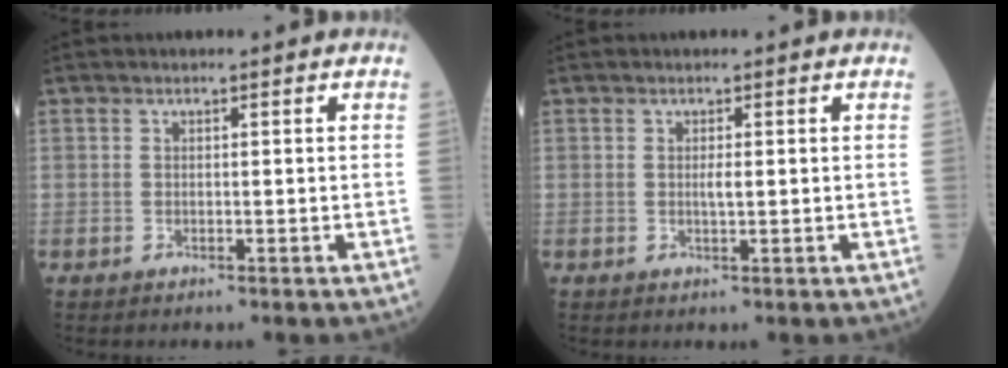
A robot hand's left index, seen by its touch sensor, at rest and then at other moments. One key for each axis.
{"total": 1.0, "fx": 0.2, "fy": 0.0, "fz": 1.0, "tx": -0.023, "ty": -0.002, "tz": 0.004}